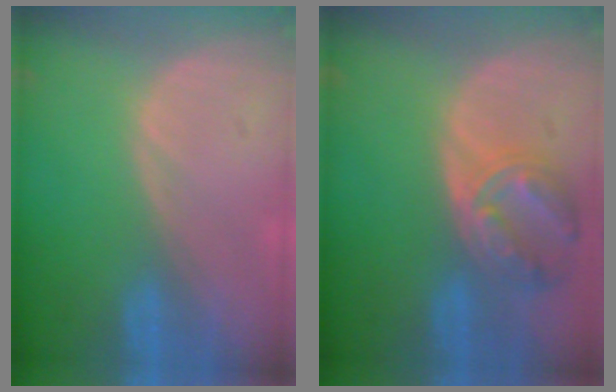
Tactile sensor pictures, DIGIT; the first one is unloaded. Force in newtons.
{"total": 8.1, "press": 7.0, "slide": 4.0}